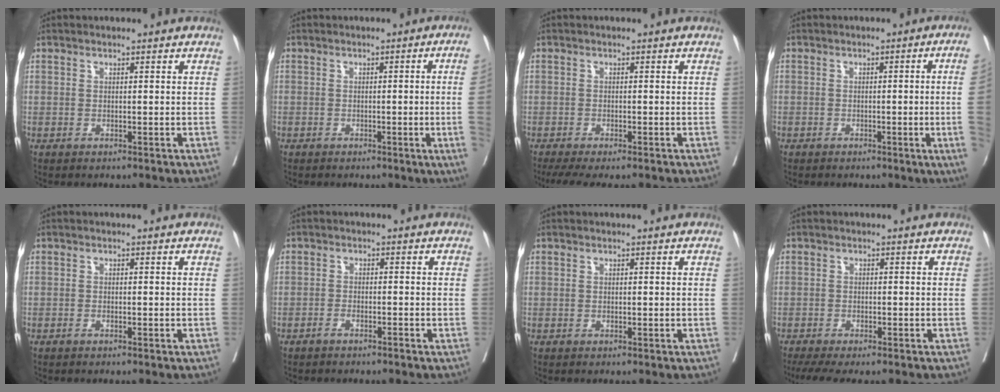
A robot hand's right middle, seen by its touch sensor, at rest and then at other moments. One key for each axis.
{"total": 6.5, "fx": -1.0, "fy": -2.1, "fz": 6.1, "tx": -0.059, "ty": -0.012, "tz": -0.013}
{"total": 6.2, "fx": -4.9, "fy": 1.2, "fz": 3.5, "tx": -0.050, "ty": -0.013, "tz": -0.080}
{"total": 7.6, "fx": -1.2, "fy": -2.1, "fz": 7.2, "tx": -0.067, "ty": -0.013, "tz": -0.017}
{"total": 0.5, "fx": -0.4, "fy": 0.1, "fz": 0.3, "tx": -0.011, "ty": -0.001, "tz": -0.008}
{"total": 1.4, "fx": -1.2, "fy": 0.1, "fz": 0.7, "tx": -0.015, "ty": 0.001, "tz": -0.021}
{"total": 0.0}
{"total": 7.4, "fx": -6.1, "fy": 1.5, "fz": 4.0, "tx": -0.057, "ty": -0.010, "tz": -0.096}